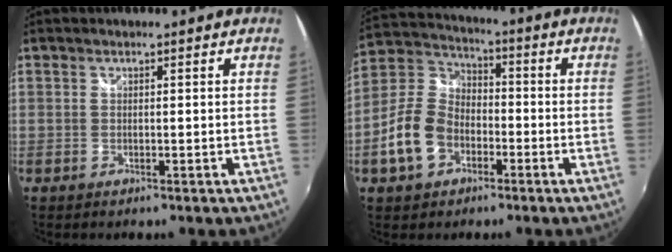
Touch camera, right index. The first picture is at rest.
{"total": 11.3, "force": [-4.6, 7.9, 6.7], "torque": [-0.153, 0.023, -0.083]}